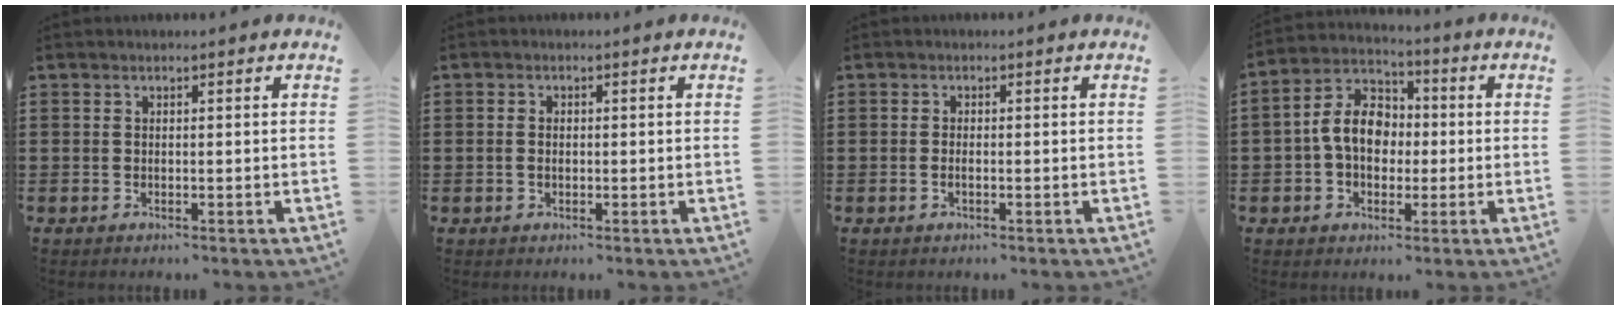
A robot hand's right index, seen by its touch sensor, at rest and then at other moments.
{"total": 1.4, "force": [-0.1, 0.7, 1.2], "torque": [-0.025, 0.002, -0.002]}
{"total": 1.0, "force": [-0.3, 0.1, 0.9], "torque": [-0.020, -0.007, -0.003]}
{"total": 8.6, "force": [-0.3, 6.6, 5.5], "torque": [-0.137, 0.015, -0.009]}